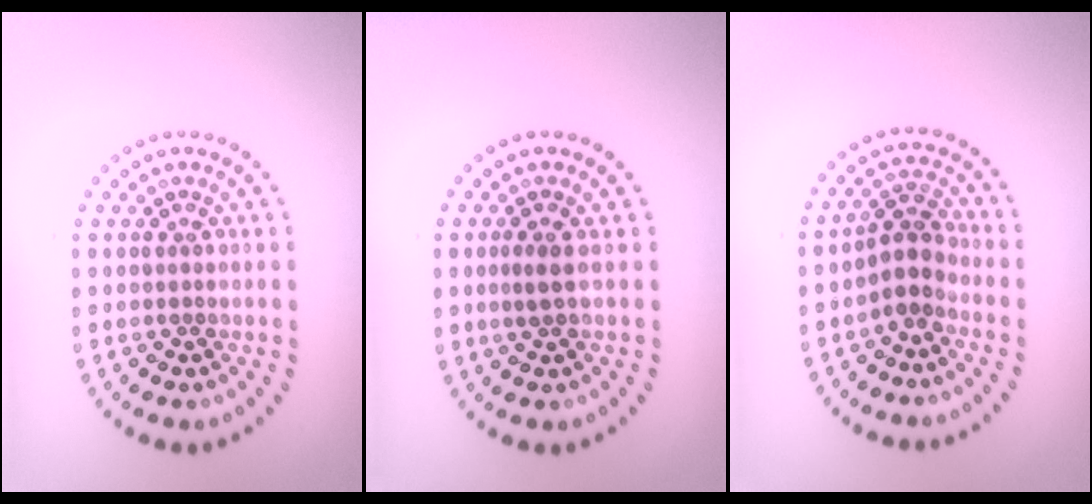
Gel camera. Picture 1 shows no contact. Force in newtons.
{"total": 1.2, "press": 0.9, "slide": 0.8}
{"total": 2.5, "press": 2.0, "slide": 1.6}